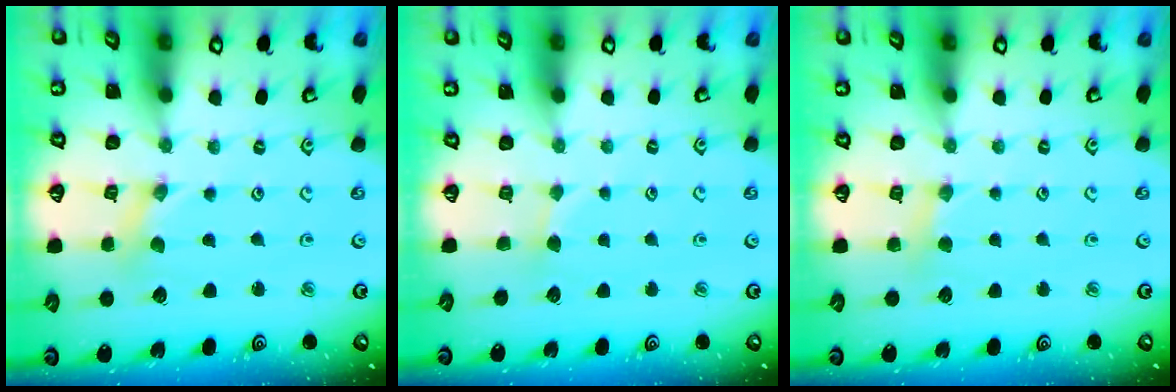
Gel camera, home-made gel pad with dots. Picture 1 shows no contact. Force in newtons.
{"total": 1.3, "press": 1.3, "slide": 0.2}
{"total": 3.3, "press": 3.3, "slide": 0.4}